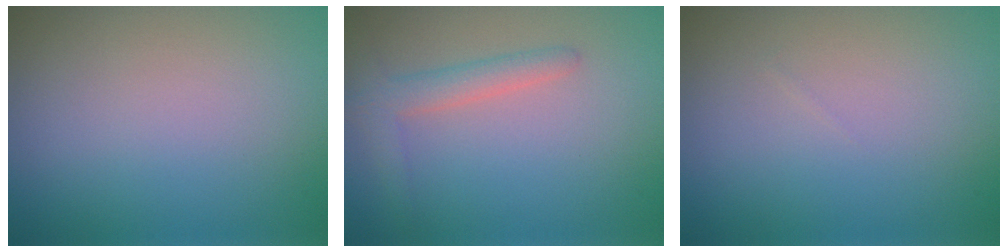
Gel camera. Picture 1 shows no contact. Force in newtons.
{"total": 2.6, "press": 2.6, "slide": 0.2}
{"total": 0.0}